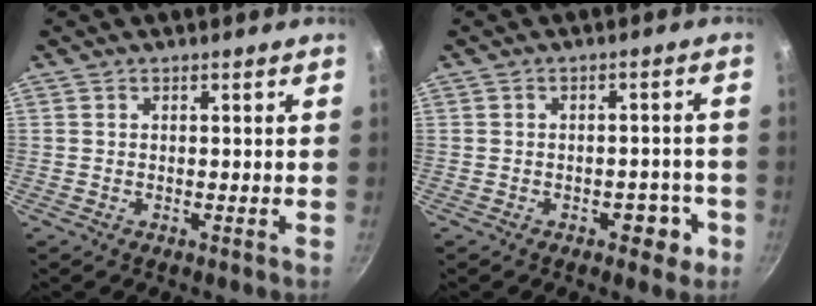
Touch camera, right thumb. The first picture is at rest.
{"total": 4.9, "force": [-2.1, 3.1, 3.1], "torque": [-0.013, 0.020, -0.021]}